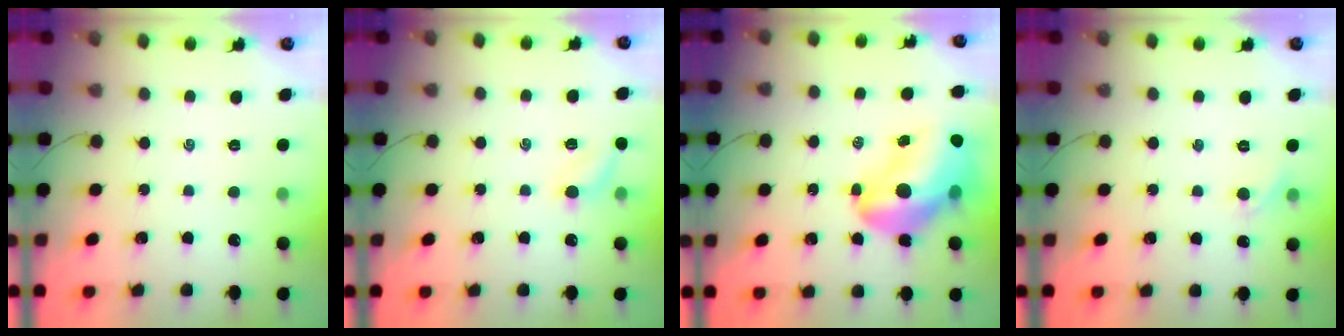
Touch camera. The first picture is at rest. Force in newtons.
{"total": 6.8, "press": 6.6, "slide": 1.5}
{"total": 17.9, "press": 17.1, "slide": 5.2}
{"total": 4.7, "press": 4.5, "slide": 1.5}